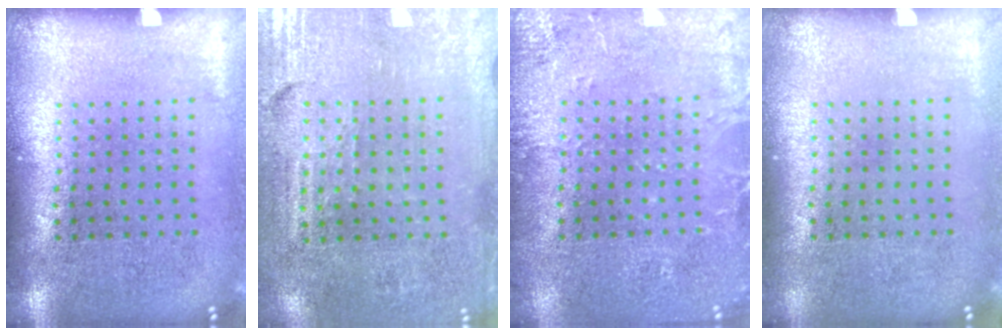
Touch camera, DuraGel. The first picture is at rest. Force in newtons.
{"total": 3.4, "press": 3.1, "slide": 1.4}
{"total": 2.8, "press": 2.8, "slide": 0.4}
{"total": 0.0}